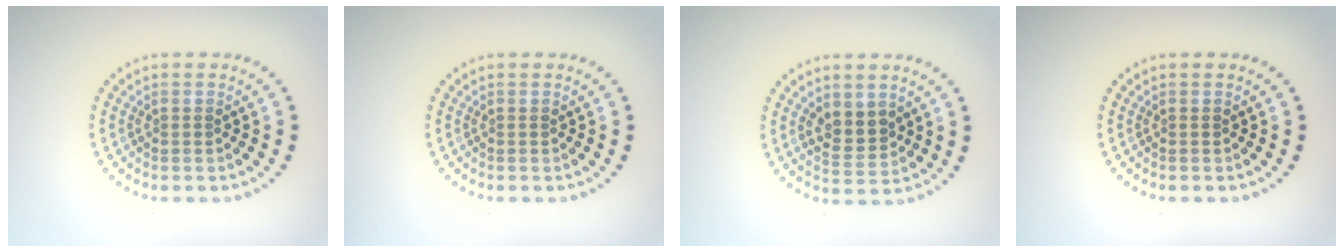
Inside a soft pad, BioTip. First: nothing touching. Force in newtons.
{"total": 0.0}
{"total": 2.7, "press": 2.5, "slide": 0.8}
{"total": 0.0}